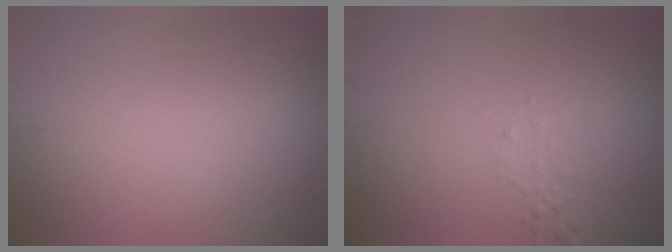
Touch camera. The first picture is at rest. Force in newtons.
{"total": 0.8, "press": 0.8, "slide": 0.1}